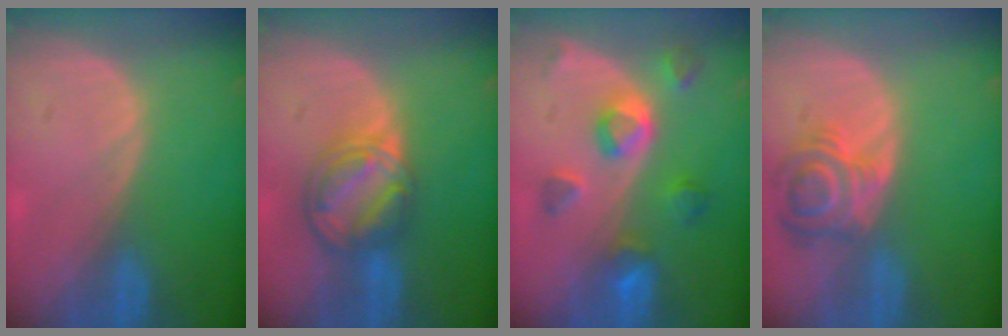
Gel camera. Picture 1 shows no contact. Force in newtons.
{"total": 8.1, "press": 6.9, "slide": 4.1}
{"total": 7.8, "press": 7.0, "slide": 3.5}
{"total": 6.1, "press": 6.1, "slide": 0.3}